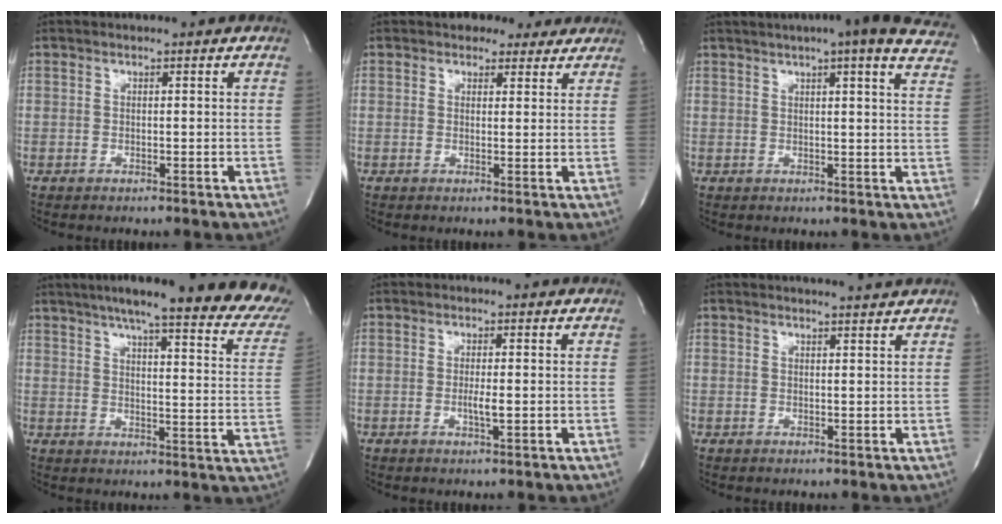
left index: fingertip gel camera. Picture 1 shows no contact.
{"total": 4.4, "force": [3.5, 2.5, 0.6], "torque": [0.001, 0.010, 0.035]}
{"total": 19.0, "force": [15.4, 1.8, 11.0], "torque": [-0.152, 0.002, 0.173]}
{"total": 27.4, "force": [22.0, 3.2, 16.1], "torque": [-0.187, -0.026, 0.263]}
{"total": 1.8, "force": [-0.4, 0.1, 1.8], "torque": [-0.037, -0.003, -0.005]}
{"total": 3.0, "force": [2.9, -0.8, 0.5], "torque": [-0.010, -0.004, 0.034]}